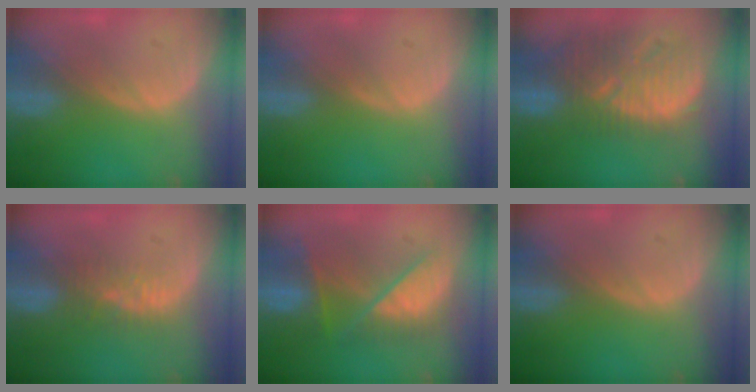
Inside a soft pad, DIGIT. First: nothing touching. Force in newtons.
{"total": 0.0}
{"total": 13.1, "press": 11.4, "slide": 6.5}
{"total": 4.3, "press": 3.6, "slide": 2.3}
{"total": 7.8, "press": 7.8, "slide": 0.3}
{"total": 0.0}